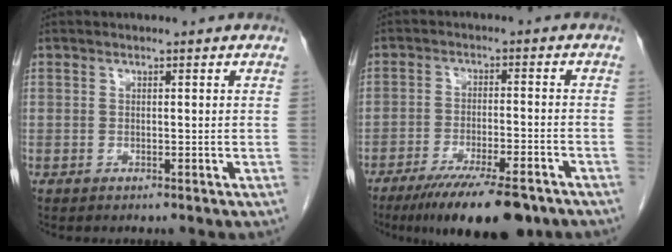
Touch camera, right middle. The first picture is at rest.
{"total": 13.7, "force": [-10.2, 2.6, 8.8], "torque": [-0.123, -0.024, -0.159]}